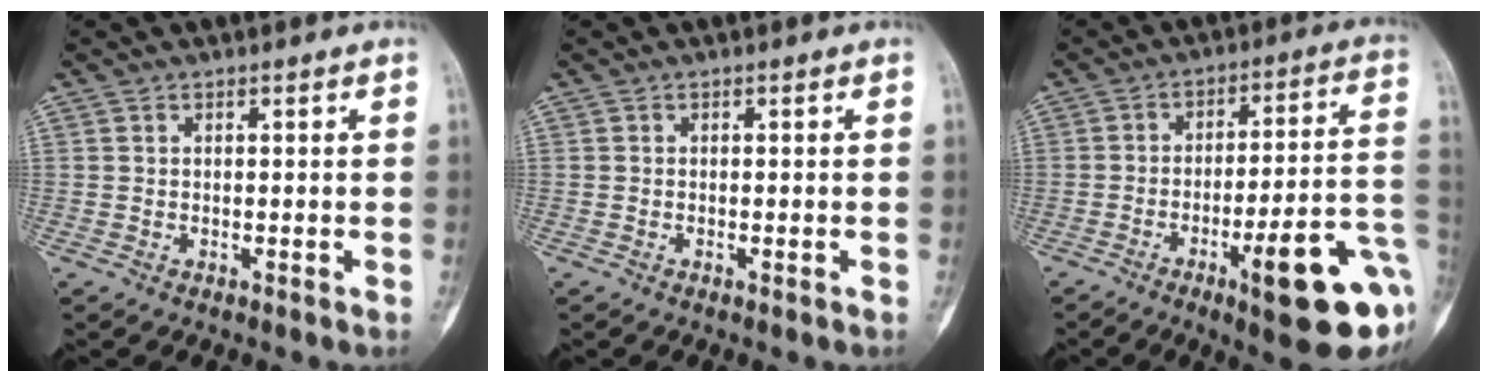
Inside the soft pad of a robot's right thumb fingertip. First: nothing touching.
{"total": 0.0}
{"total": 19.3, "force": [-7.3, 3.9, 17.4], "torque": [-0.187, 0.032, -0.093]}